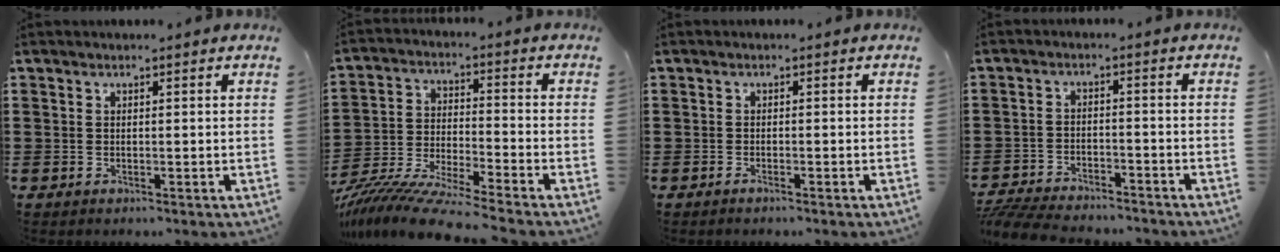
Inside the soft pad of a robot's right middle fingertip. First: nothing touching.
{"total": 9.2, "force": [-8.8, -0.5, 2.6], "torque": [-0.060, -0.007, -0.178]}
{"total": 0.7, "force": [-0.5, 0.0, 0.4], "torque": [-0.010, -0.004, -0.009]}
{"total": 5.5, "force": [-5.4, 0.7, 0.9], "torque": [-0.031, 0.004, -0.113]}